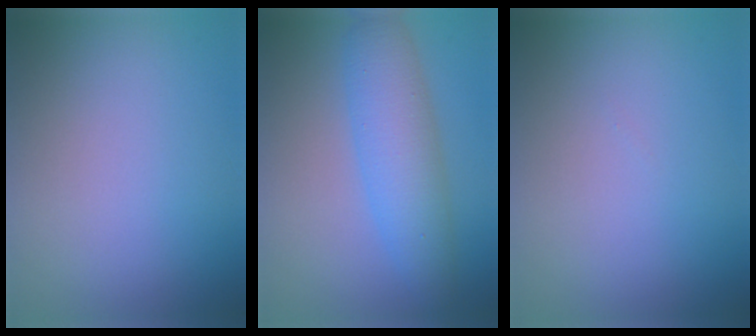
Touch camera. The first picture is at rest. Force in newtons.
{"total": 5.1, "press": 5.0, "slide": 0.2}
{"total": 0.0}